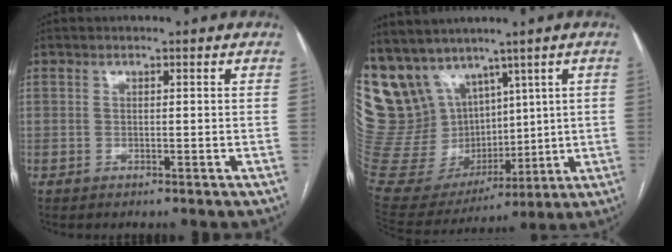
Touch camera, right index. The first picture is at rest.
{"total": 22.1, "force": [12.2, 15.3, 10.2], "torque": [-0.243, 0.058, 0.267]}